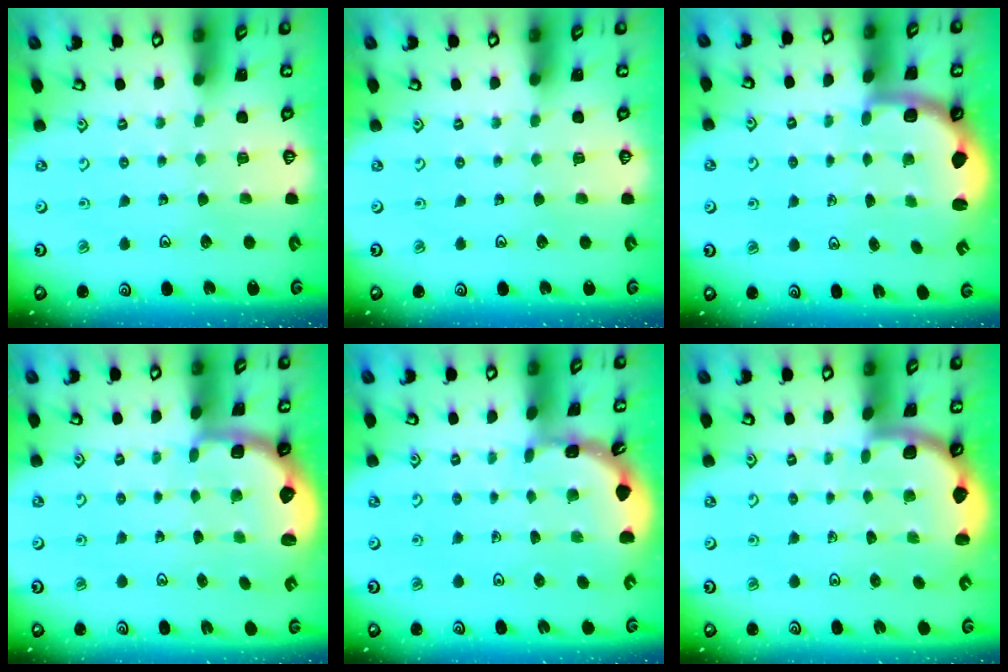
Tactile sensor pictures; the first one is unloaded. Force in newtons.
{"total": 0.0}
{"total": 2.3, "press": 2.0, "slide": 1.1}
{"total": 2.6, "press": 2.0, "slide": 1.7}
{"total": 1.6, "press": 1.6, "slide": 0.1}
{"total": 1.7, "press": 1.7, "slide": 0.0}